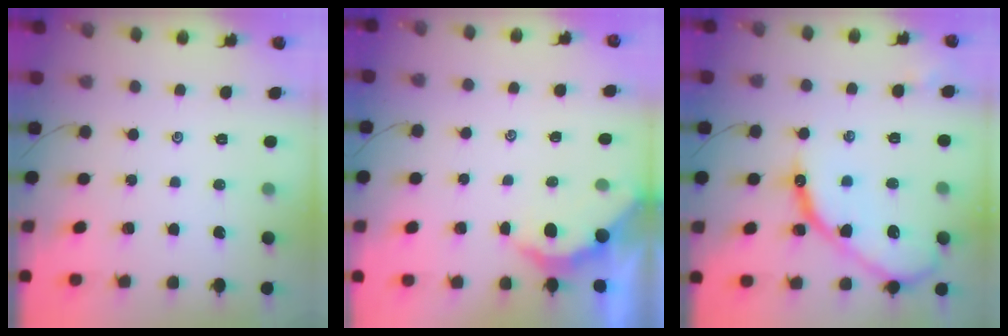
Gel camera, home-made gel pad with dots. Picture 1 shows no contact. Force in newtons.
{"total": 2.3, "press": 2.3, "slide": 0.2}
{"total": 16.3, "press": 16.3, "slide": 1.6}